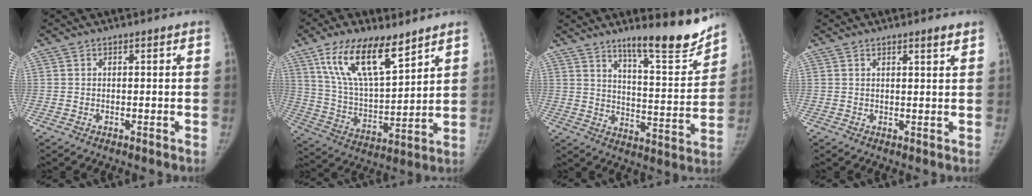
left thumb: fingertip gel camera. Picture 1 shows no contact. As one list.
[{"total": 16.9, "force": [10.4, 6.6, 11.6], "torque": [-0.182, -0.046, 0.202]}, {"total": 15.2, "force": [12.2, 2.5, 8.7], "torque": [-0.095, -0.094, 0.188]}, {"total": 1.9, "force": [1.5, 0.0, 1.3], "torque": [-0.017, -0.011, 0.023]}]